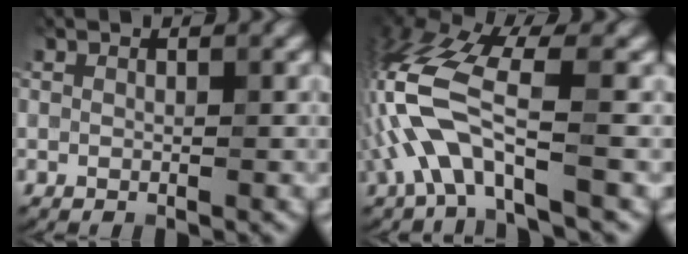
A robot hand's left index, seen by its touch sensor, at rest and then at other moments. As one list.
[{"total": 7.1, "force": [-2.2, 2.5, 6.3], "torque": [-0.152, 0.013, -0.049]}]